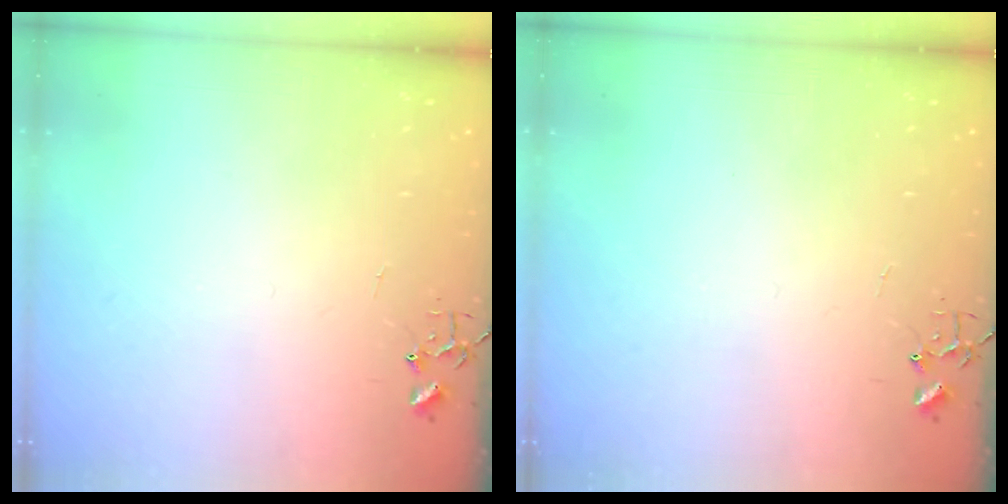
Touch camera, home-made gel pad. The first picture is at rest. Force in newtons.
{"total": 0.0}